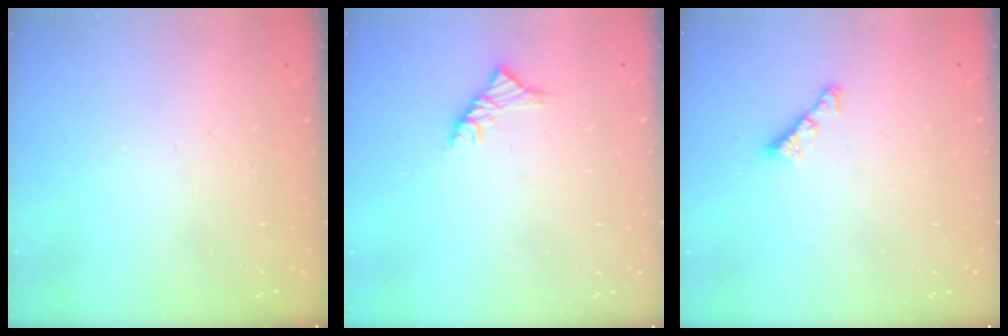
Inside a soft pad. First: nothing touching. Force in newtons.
{"total": 3.5, "press": 3.4, "slide": 1.0}
{"total": 4.5, "press": 4.4, "slide": 0.7}